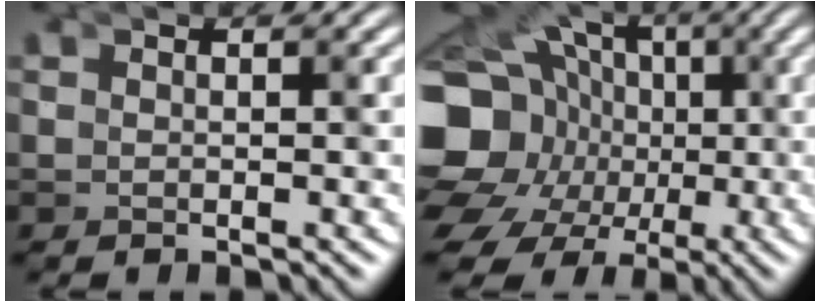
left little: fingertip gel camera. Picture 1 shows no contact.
{"total": 11.6, "force": [-2.3, 10.1, 5.2], "torque": [-0.130, -0.070, -0.030]}